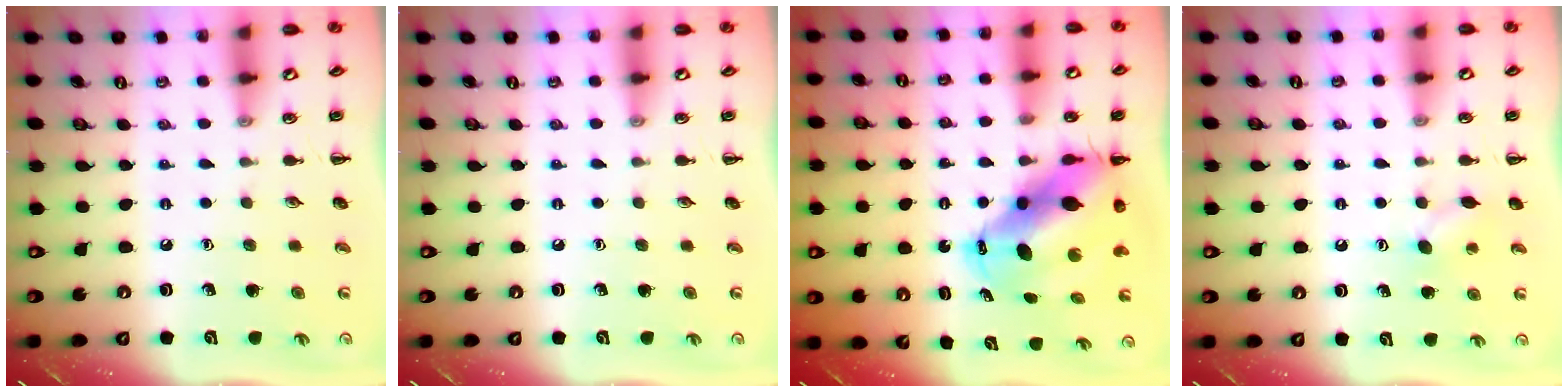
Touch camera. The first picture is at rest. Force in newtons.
{"total": 0.0}
{"total": 13.1, "press": 12.6, "slide": 3.6}
{"total": 6.7, "press": 6.5, "slide": 1.5}